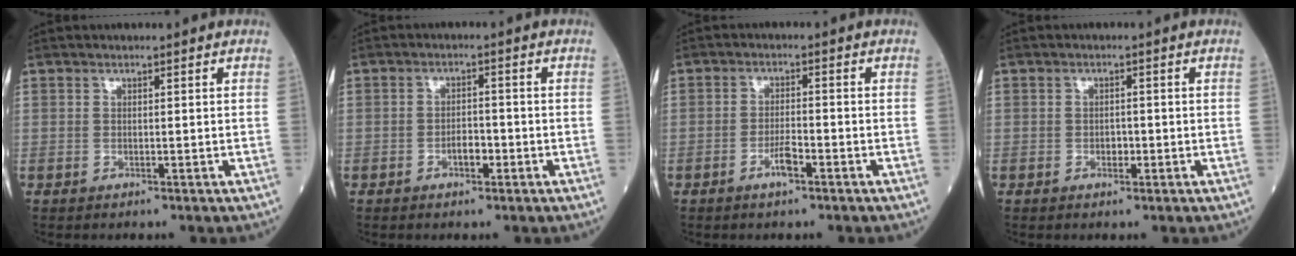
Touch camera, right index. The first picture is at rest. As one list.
[{"total": 2.6, "force": [-1.2, 1.2, 2.0], "torque": [-0.030, 0.006, -0.020]}, {"total": 3.0, "force": [-1.8, 0.5, 2.4], "torque": [-0.045, 0.001, -0.034]}, {"total": 1.4, "force": [-0.5, 0.9, 0.9], "torque": [-0.012, 0.004, -0.006]}]